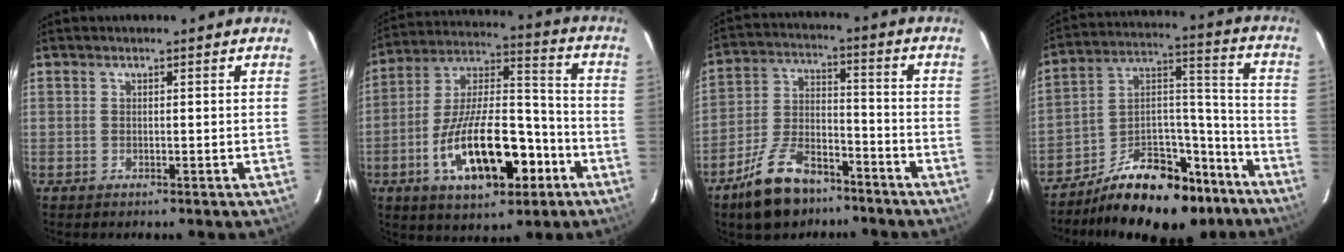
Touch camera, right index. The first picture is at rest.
{"total": 20.3, "force": [-8.1, 8.8, 16.4], "torque": [-0.298, 0.010, -0.126]}
{"total": 13.9, "force": [-9.8, 6.6, 7.4], "torque": [-0.157, 0.009, -0.165]}
{"total": 25.6, "force": [-17.8, 12.2, 13.7], "torque": [-0.227, 0.064, -0.256]}